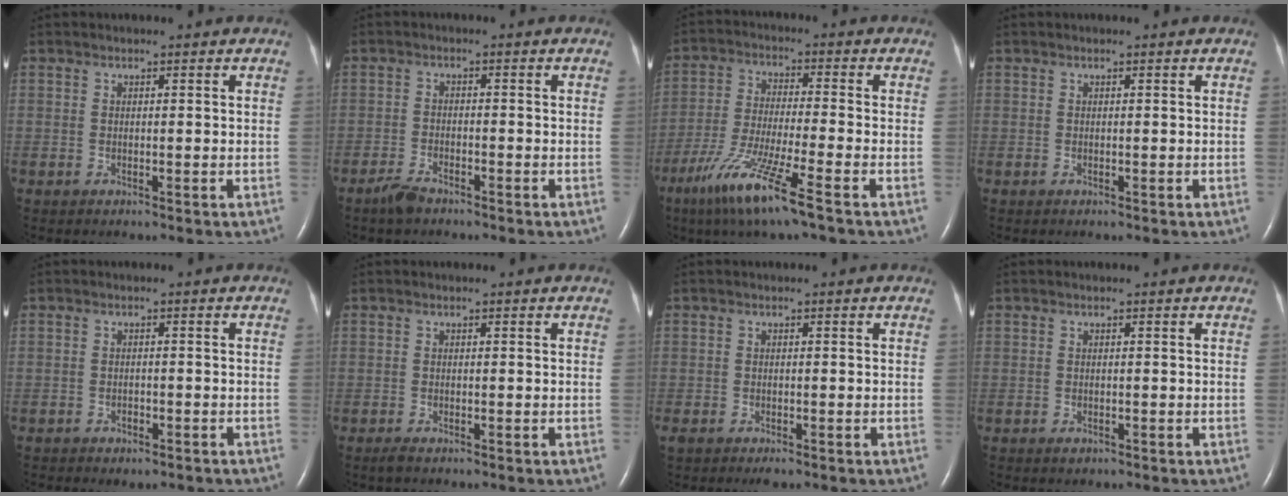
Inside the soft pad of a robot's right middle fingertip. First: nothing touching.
{"total": 2.9, "force": [-2.4, 0.8, 1.5], "torque": [-0.039, -0.004, -0.046]}
{"total": 10.9, "force": [-6.6, -0.4, 8.7], "torque": [-0.181, -0.036, -0.125]}
{"total": 0.0}
{"total": 2.6, "force": [-1.9, 1.2, 1.2], "torque": [-0.019, 0.001, -0.018]}
{"total": 0.8, "force": [-0.6, 0.0, 0.5], "torque": [-0.019, -0.005, -0.011]}
{"total": 2.6, "force": [-1.9, 1.0, 1.6], "torque": [-0.030, -0.010, -0.025]}
{"total": 0.6, "force": [-0.3, 0.3, 0.3], "torque": [-0.008, -0.001, -0.001]}